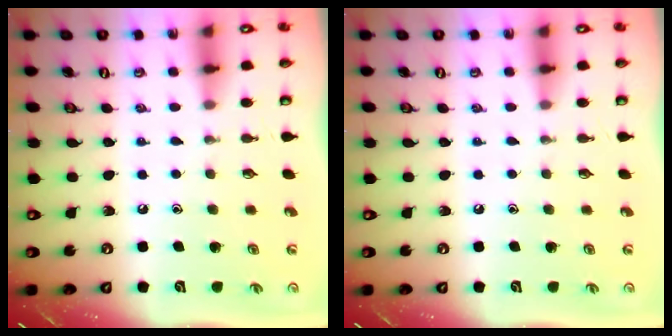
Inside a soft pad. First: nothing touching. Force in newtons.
{"total": 0.0}